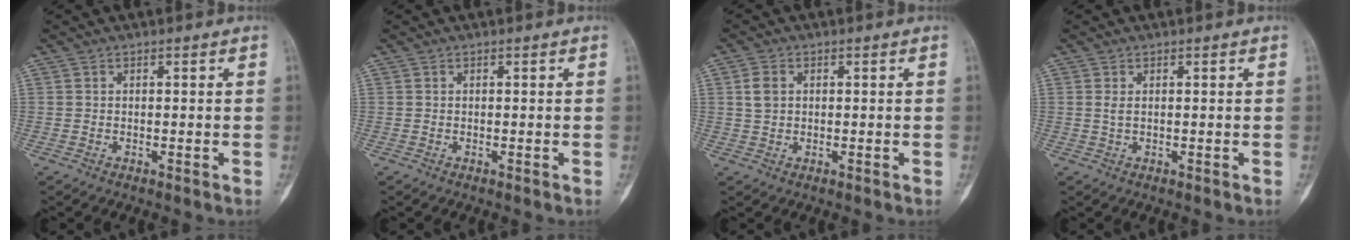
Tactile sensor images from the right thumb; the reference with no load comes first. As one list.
[{"total": 0.0}, {"total": 2.9, "force": [0.6, 2.2, 1.8], "torque": [-0.031, 0.003, 0.009]}, {"total": 1.0, "force": [0.2, 0.3, 0.9], "torque": [-0.023, 0.000, 0.007]}]